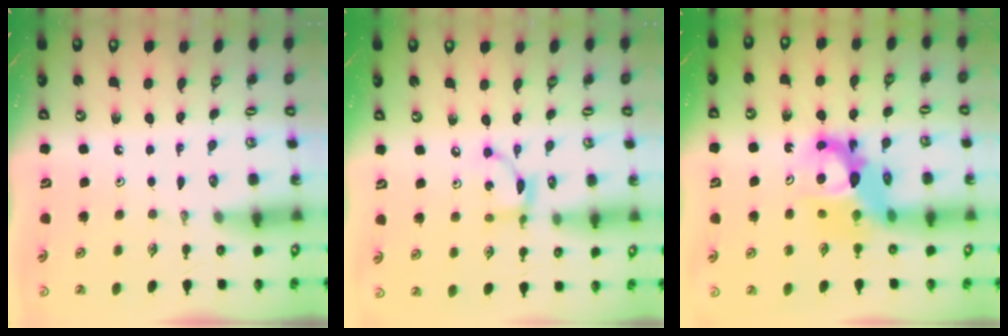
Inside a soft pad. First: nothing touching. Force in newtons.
{"total": 6.0, "press": 6.0, "slide": 0.1}
{"total": 12.3, "press": 12.3, "slide": 1.4}